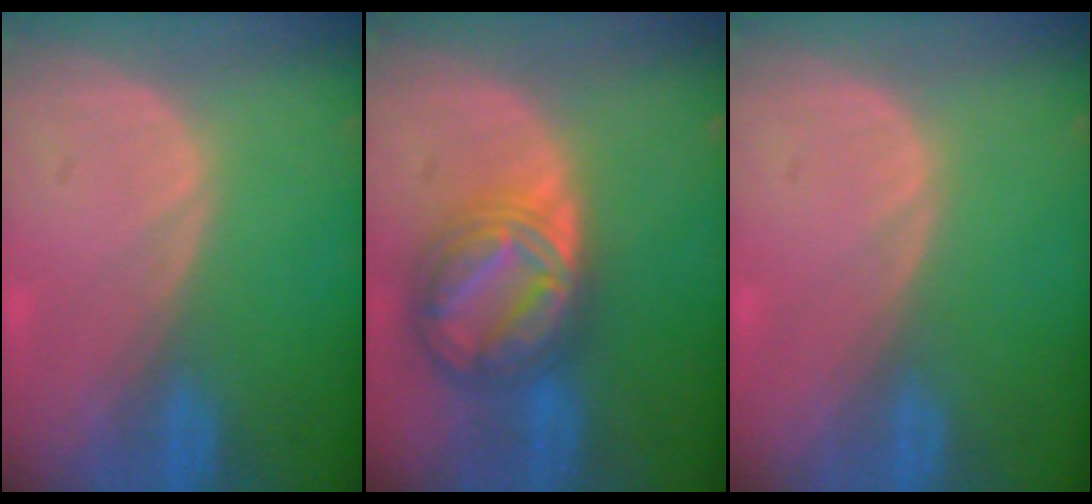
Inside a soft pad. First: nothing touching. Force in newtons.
{"total": 9.1, "press": 9.1, "slide": 0.6}
{"total": 0.0}